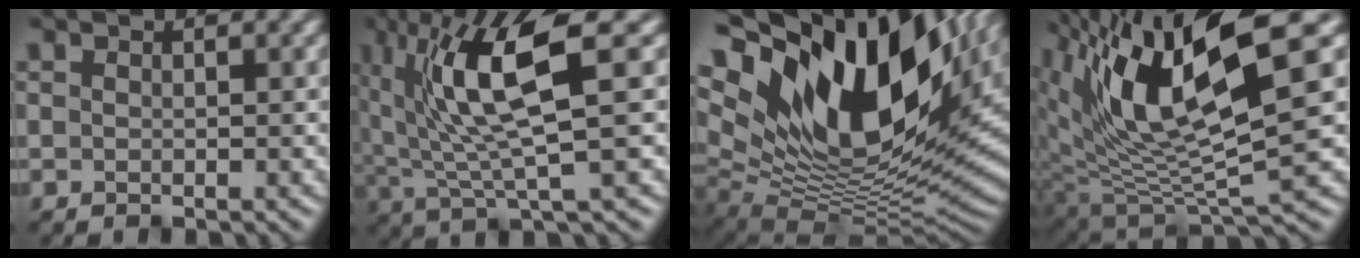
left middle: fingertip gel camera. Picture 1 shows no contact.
{"total": 9.0, "force": [2.9, 2.0, 8.3], "torque": [-0.150, -0.001, 0.055]}
{"total": 19.2, "force": [8.4, 9.0, 14.7], "torque": [-0.277, 0.028, 0.148]}
{"total": 11.7, "force": [5.1, 3.3, 10.0], "torque": [-0.182, -0.006, 0.105]}